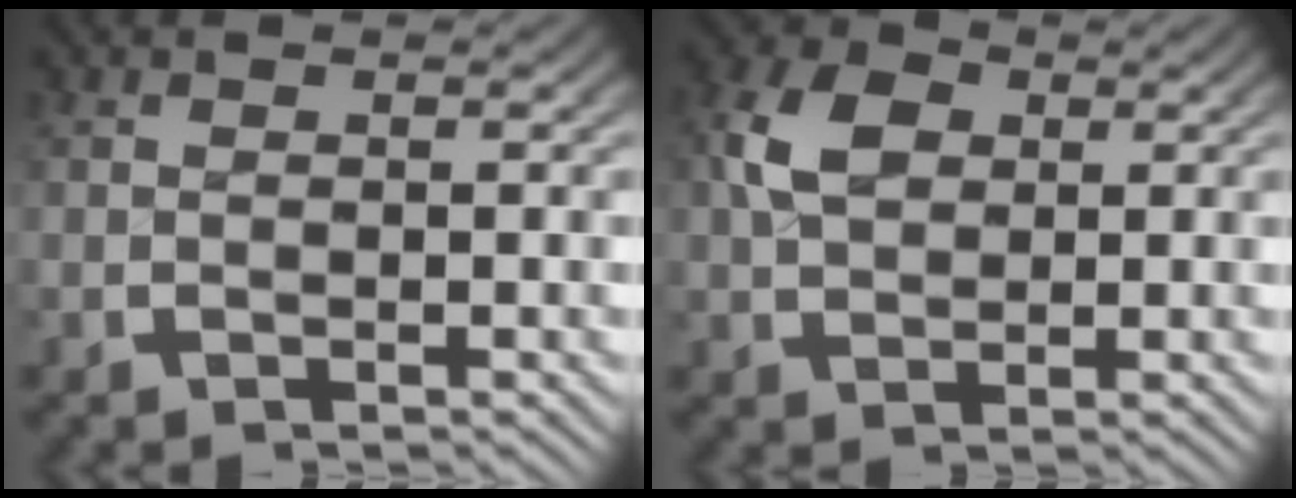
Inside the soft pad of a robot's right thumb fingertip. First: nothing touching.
{"total": 4.8, "force": [1.3, 3.2, 3.3], "torque": [-0.072, -0.006, 0.031]}